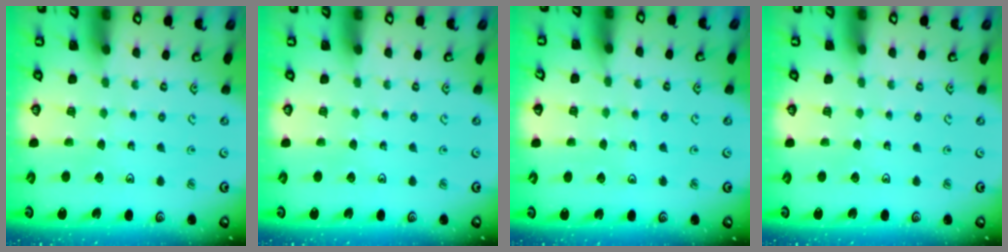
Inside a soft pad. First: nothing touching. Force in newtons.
{"total": 0.0}
{"total": 2.6, "press": 2.6, "slide": 0.3}
{"total": 0.0}